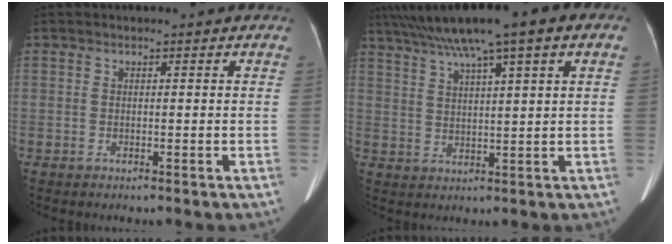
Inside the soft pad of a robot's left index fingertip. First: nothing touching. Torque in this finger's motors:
{"motor_torque": [0.80, -1.34, -0.01, -0.10]}